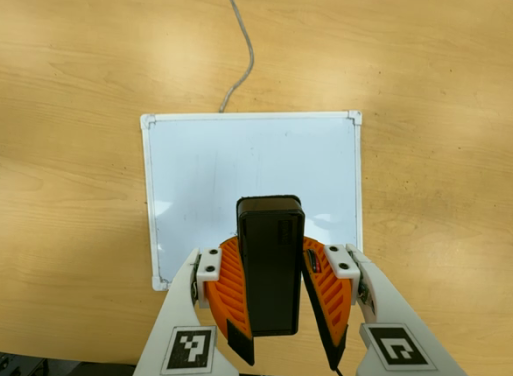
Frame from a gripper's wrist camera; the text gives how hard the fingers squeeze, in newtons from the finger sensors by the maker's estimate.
{"total": 10.8, "left": 10.9, "right": 10.7}